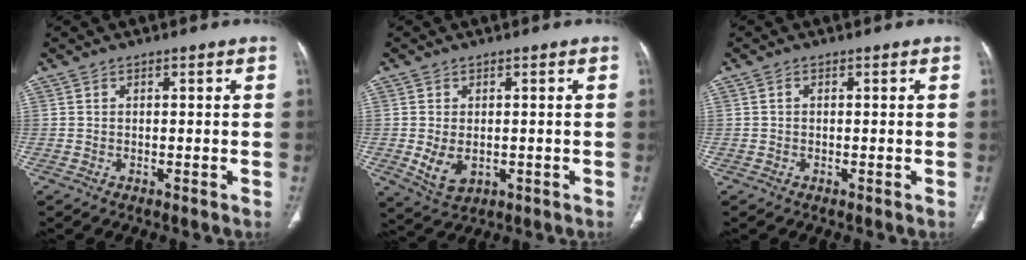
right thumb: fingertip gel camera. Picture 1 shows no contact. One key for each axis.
{"total": 5.4, "fx": -0.7, "fy": 3.6, "fz": 3.9, "tx": -0.070, "ty": -0.009, "tz": 0.001}
{"total": 0.6, "fx": 0.0, "fy": 0.5, "fz": 0.4, "tx": -0.006, "ty": 0.001, "tz": -0.002}